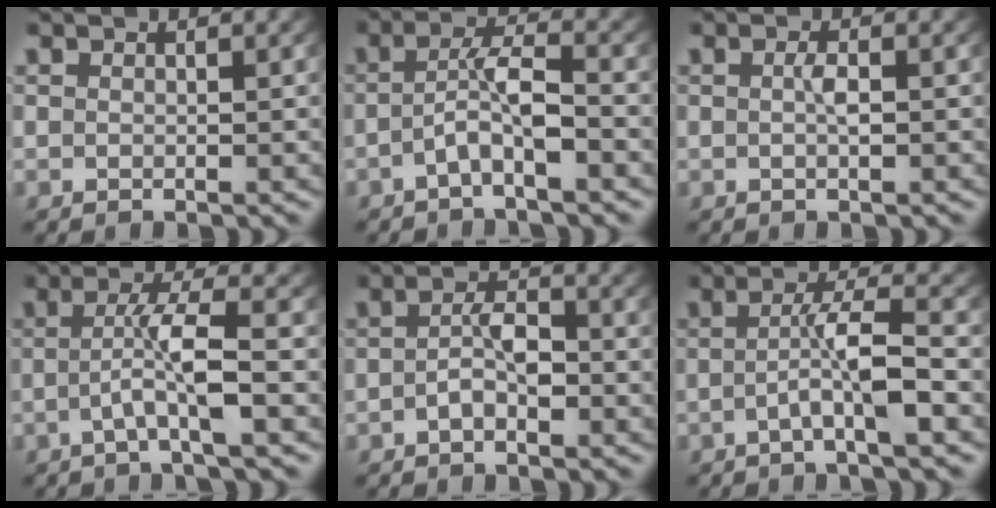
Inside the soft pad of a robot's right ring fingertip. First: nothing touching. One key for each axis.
{"total": 3.3, "fx": -1.6, "fy": 0.6, "fz": 2.9, "tx": -0.055, "ty": -0.002, "tz": -0.026}
{"total": 1.1, "fx": -0.3, "fy": 0.1, "fz": 1.1, "tx": -0.027, "ty": -0.009, "tz": -0.001}
{"total": 3.7, "fx": -1.3, "fy": -0.2, "fz": 3.4, "tx": -0.069, "ty": -0.005, "tz": -0.019}
{"total": 2.7, "fx": -1.2, "fy": 1.1, "fz": 2.2, "tx": -0.036, "ty": -0.009, "tz": -0.017}
{"total": 3.8, "fx": -1.4, "fy": 0.1, "fz": 3.5, "tx": -0.062, "ty": -0.003, "tz": -0.020}